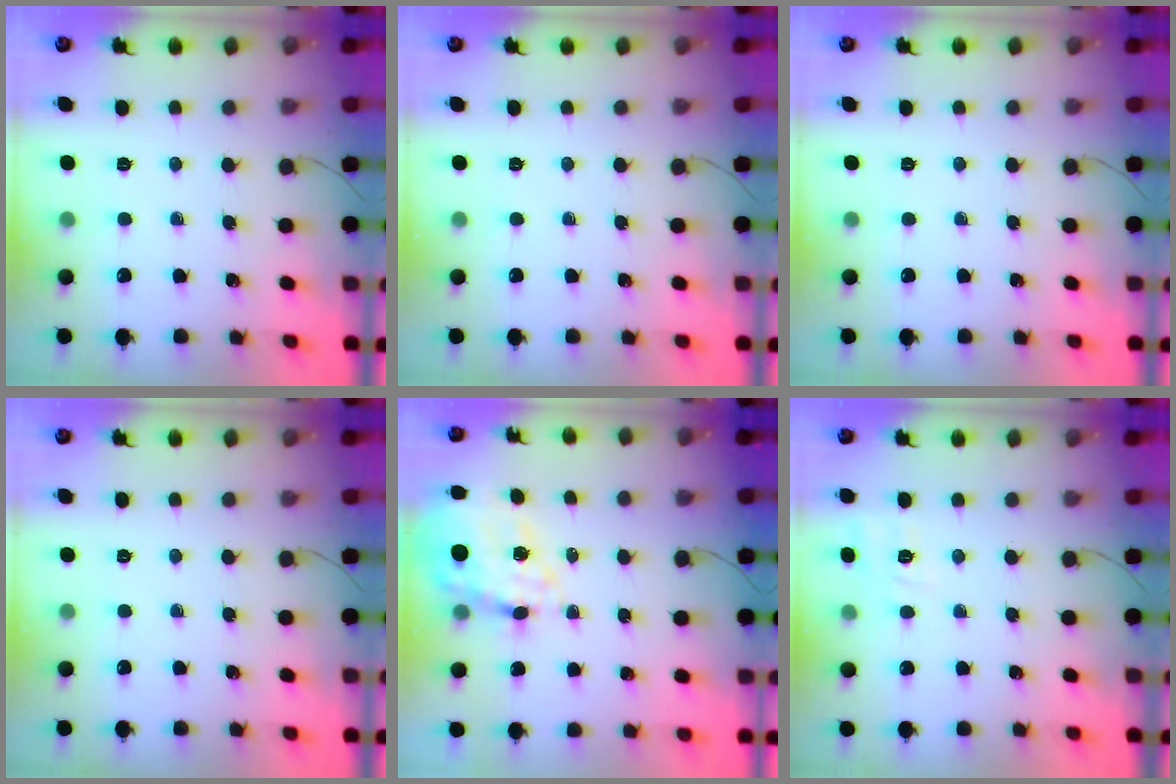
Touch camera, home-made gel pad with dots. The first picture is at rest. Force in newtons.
{"total": 0.0}
{"total": 0.0}
{"total": 0.0}
{"total": 17.1, "press": 16.7, "slide": 3.8}
{"total": 6.7, "press": 6.4, "slide": 2.1}